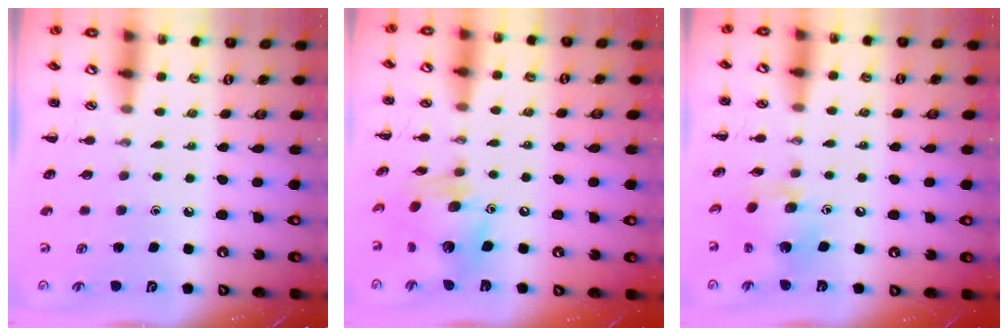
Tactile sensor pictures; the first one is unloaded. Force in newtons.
{"total": 12.9, "press": 12.8, "slide": 1.6}
{"total": 8.5, "press": 8.5, "slide": 0.5}